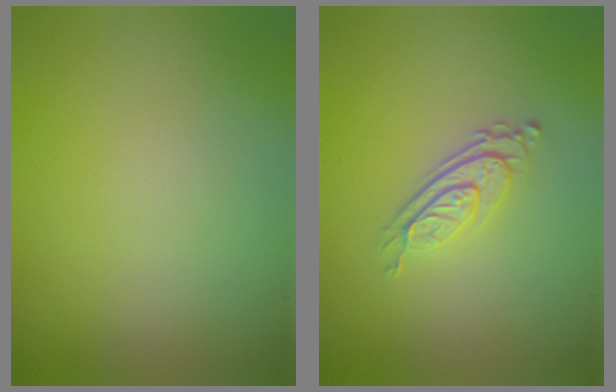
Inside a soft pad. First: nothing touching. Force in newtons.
{"total": 2.9, "press": 1.9, "slide": 2.2}